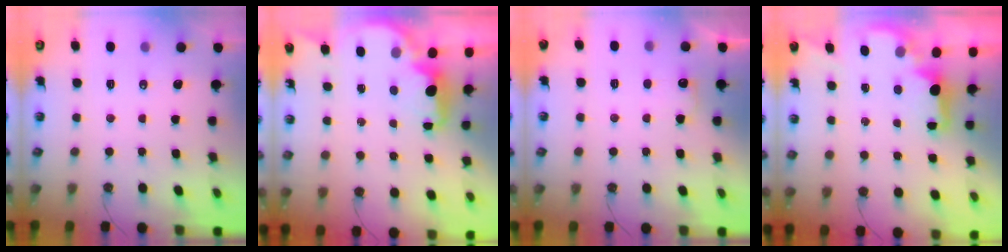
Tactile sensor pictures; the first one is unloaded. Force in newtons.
{"total": 2.5, "press": 2.4, "slide": 0.8}
{"total": 6.8, "press": 6.8, "slide": 0.5}
{"total": 1.8, "press": 1.7, "slide": 0.7}